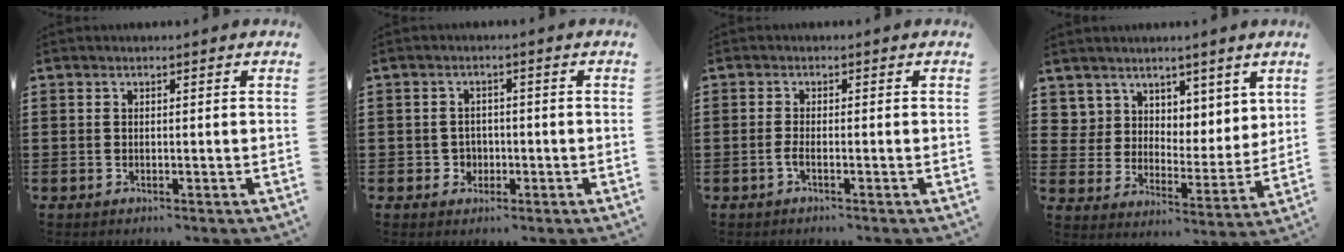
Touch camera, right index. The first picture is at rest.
{"total": 2.2, "force": [-0.8, 2.1, 0.4], "torque": [-0.015, 0.004, -0.019]}
{"total": 1.5, "force": [-0.9, 0.1, 1.2], "torque": [-0.030, -0.003, -0.019]}
{"total": 6.8, "force": [5.4, 4.0, -0.6], "torque": [-0.027, -0.027, 0.105]}